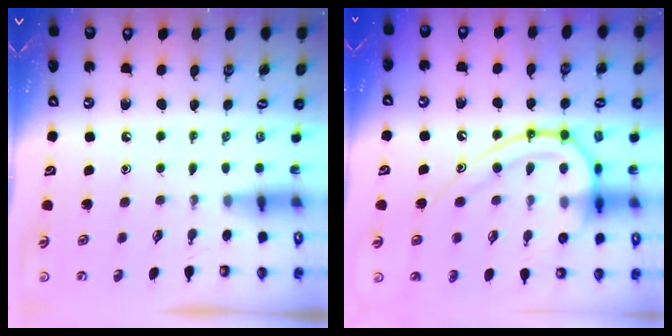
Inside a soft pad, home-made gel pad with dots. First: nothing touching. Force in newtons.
{"total": 18.6, "press": 18.6, "slide": 1.2}